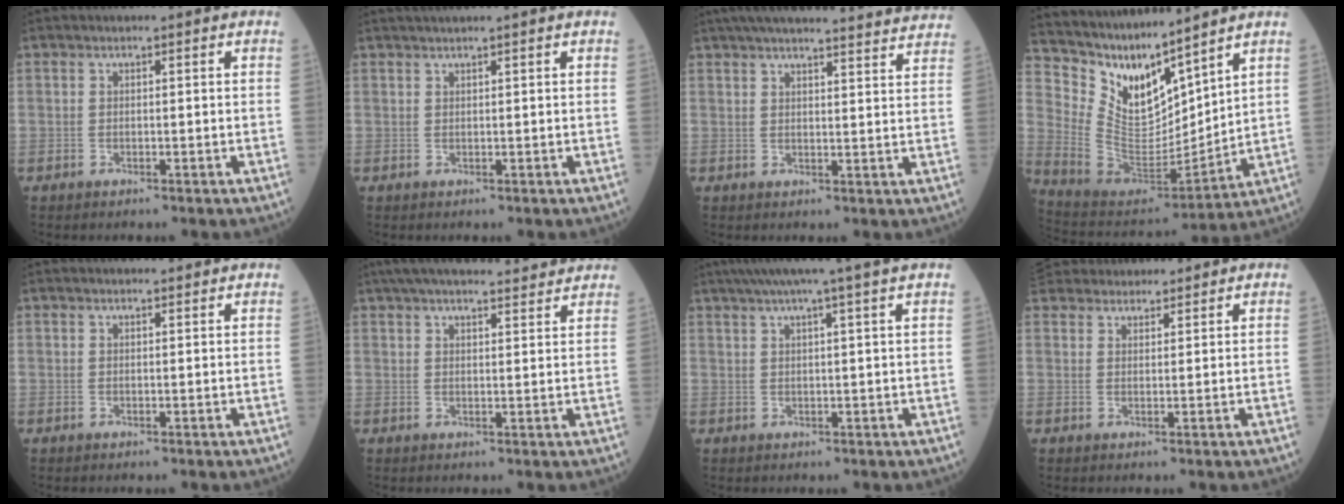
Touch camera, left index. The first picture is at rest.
{"total": 2.5, "force": [2.1, -0.7, 1.2], "torque": [-0.017, 0.015, 0.042]}
{"total": 25.6, "force": [23.8, 1.4, 9.3], "torque": [-0.142, -0.009, 0.297]}
{"total": 13.1, "force": [10.8, 3.7, 6.5], "torque": [-0.138, -0.002, 0.224]}
{"total": 2.8, "force": [2.7, 0.1, 0.7], "torque": [-0.010, 0.014, 0.035]}
{"total": 16.7, "force": [15.1, 2.2, 6.9], "torque": [-0.108, 0.042, 0.210]}
{"total": 8.4, "force": [6.6, -2.3, 4.7], "torque": [-0.066, 0.016, 0.085]}
{"total": 8.8, "force": [8.2, 2.7, 1.8], "torque": [-0.029, 0.034, 0.135]}